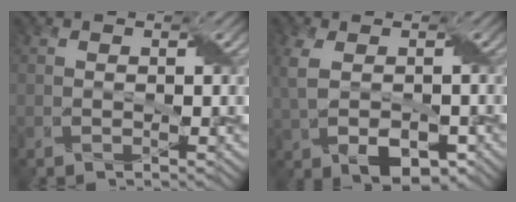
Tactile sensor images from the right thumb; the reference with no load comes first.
{"total": 6.9, "force": [-0.9, 4.3, 5.3], "torque": [-0.124, -0.019, -0.007]}